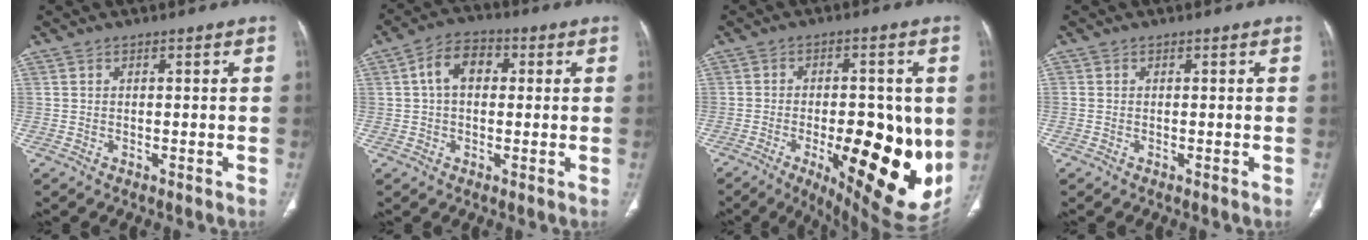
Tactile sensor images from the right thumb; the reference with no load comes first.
{"total": 7.4, "force": [1.2, 5.0, 5.3], "torque": [-0.082, 0.019, 0.014]}
{"total": 22.4, "force": [-4.3, 8.6, 20.2], "torque": [-0.230, -0.020, -0.034]}
{"total": 0.0}